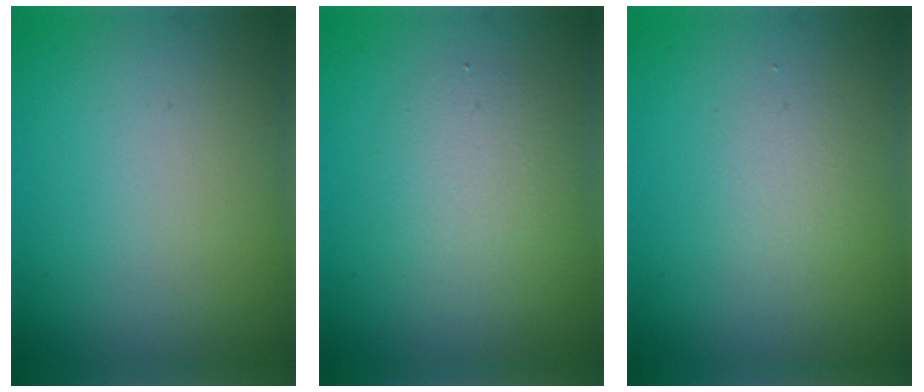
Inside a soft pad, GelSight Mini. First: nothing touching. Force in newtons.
{"total": 3.0, "press": 3.0, "slide": 0.2}
{"total": 1.3, "press": 1.3, "slide": 0.1}